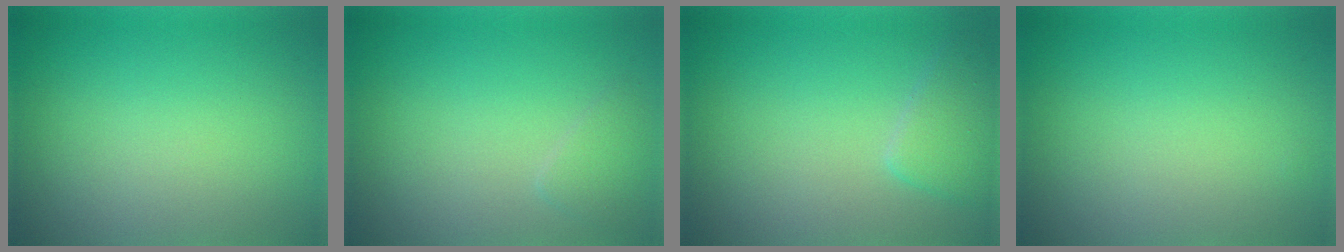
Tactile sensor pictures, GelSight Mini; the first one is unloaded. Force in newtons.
{"total": 1.3, "press": 1.3, "slide": 0.0}
{"total": 2.4, "press": 2.4, "slide": 0.1}
{"total": 0.0}